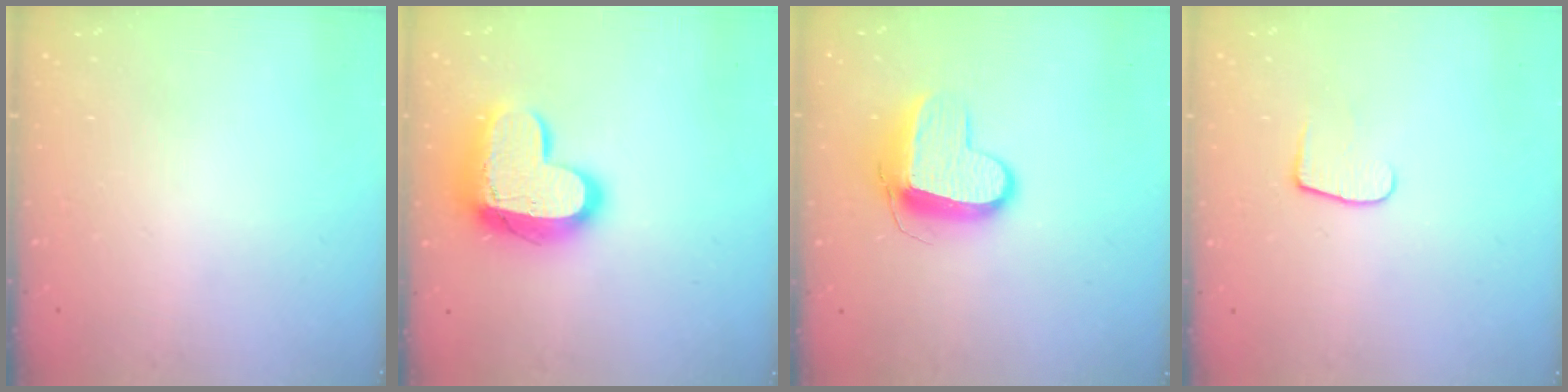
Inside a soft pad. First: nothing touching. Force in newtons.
{"total": 15.7, "press": 15.7, "slide": 1.2}
{"total": 11.1, "press": 11.1, "slide": 0.4}
{"total": 6.1, "press": 6.0, "slide": 0.6}